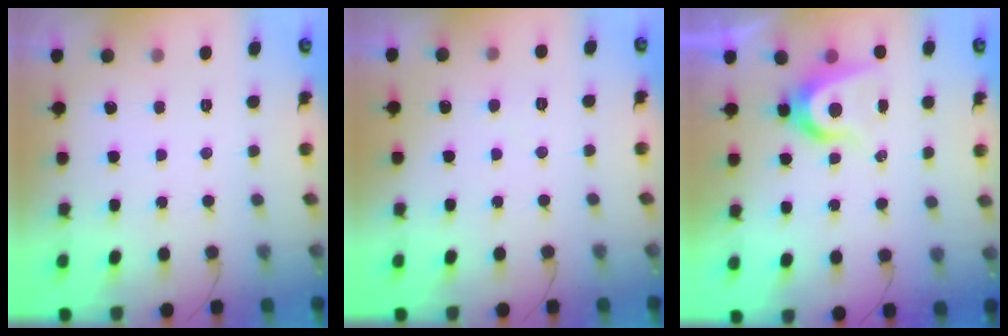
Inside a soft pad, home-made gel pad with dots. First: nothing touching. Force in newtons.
{"total": 3.8, "press": 3.8, "slide": 0.3}
{"total": 7.4, "press": 7.4, "slide": 0.7}